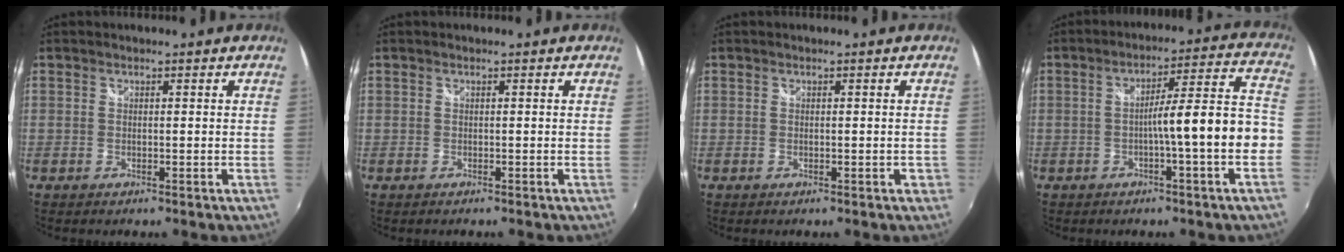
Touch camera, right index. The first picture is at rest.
{"total": 0.0}
{"total": 1.0, "force": [-0.4, 0.7, 0.6], "torque": [-0.005, 0.006, 0.001]}
{"total": 10.7, "force": [-2.9, -0.4, 10.3], "torque": [-0.132, 0.026, -0.037]}